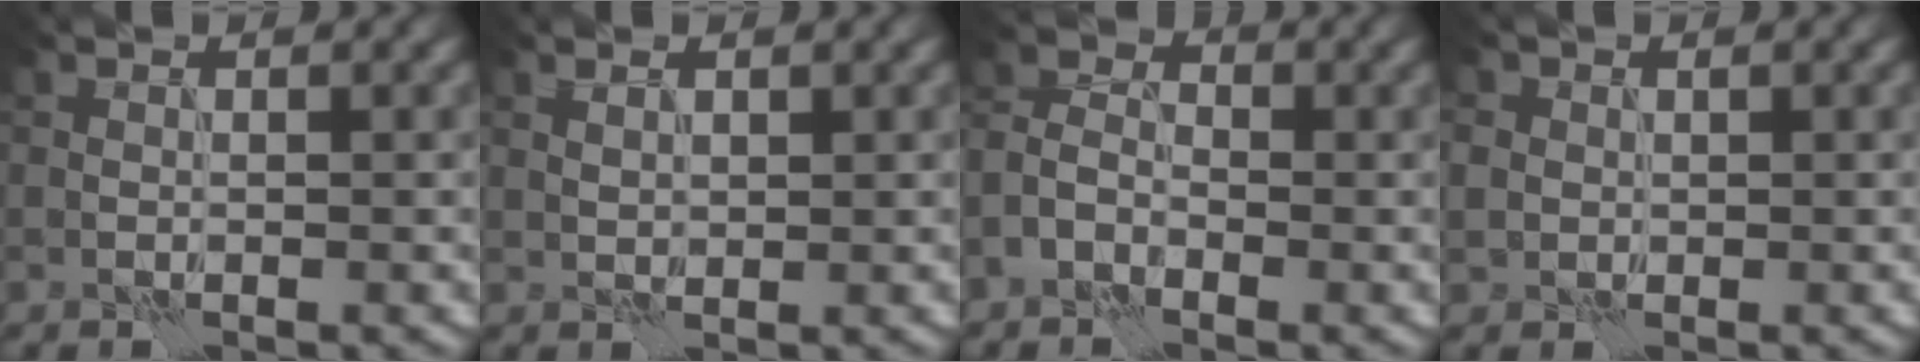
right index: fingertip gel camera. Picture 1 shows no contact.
{"total": 0.7, "force": [0.4, 0.3, 0.4], "torque": [-0.012, -0.002, 0.012]}
{"total": 3.0, "force": [-1.8, 2.0, 1.4], "torque": [-0.034, 0.002, -0.041]}
{"total": 1.3, "force": [0.3, 1.3, 0.1], "torque": [-0.004, -0.002, 0.009]}